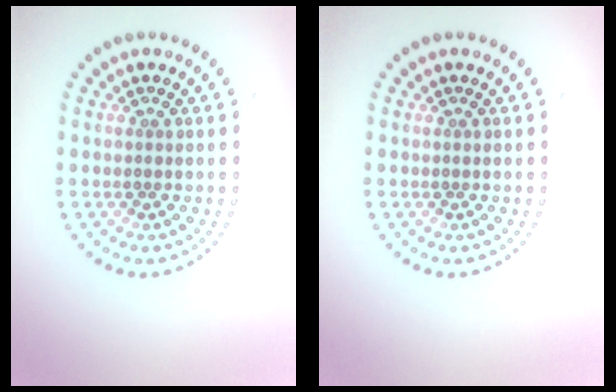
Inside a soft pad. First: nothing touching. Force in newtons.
{"total": 0.0}